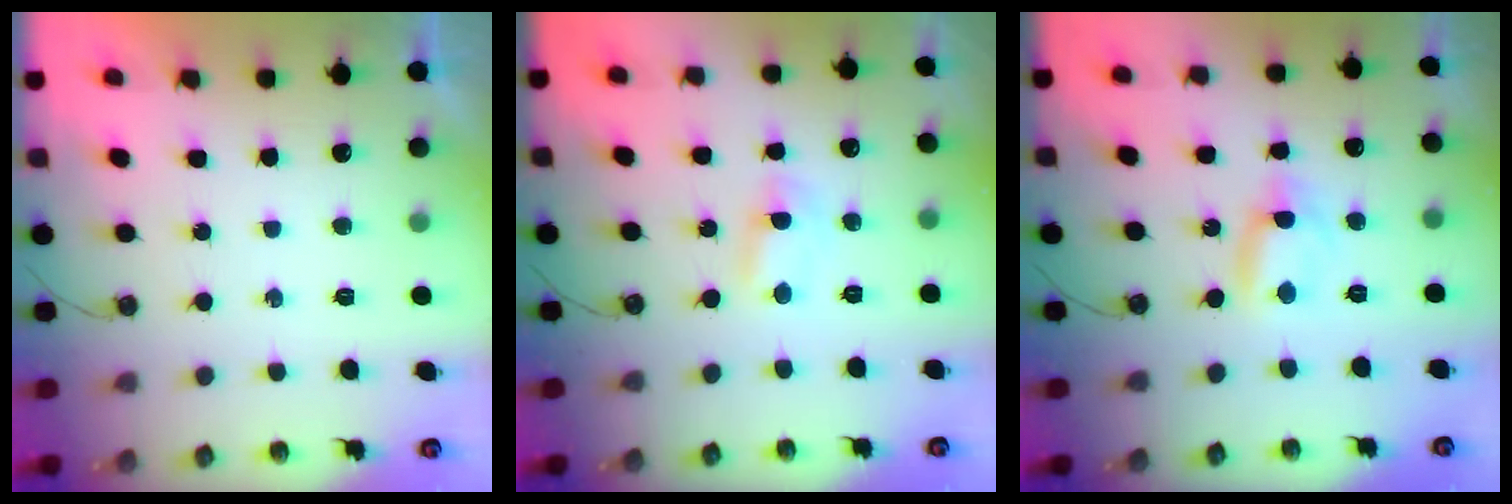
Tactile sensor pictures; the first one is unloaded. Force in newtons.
{"total": 1.6, "press": 1.6, "slide": 0.2}
{"total": 3.4, "press": 3.4, "slide": 0.3}